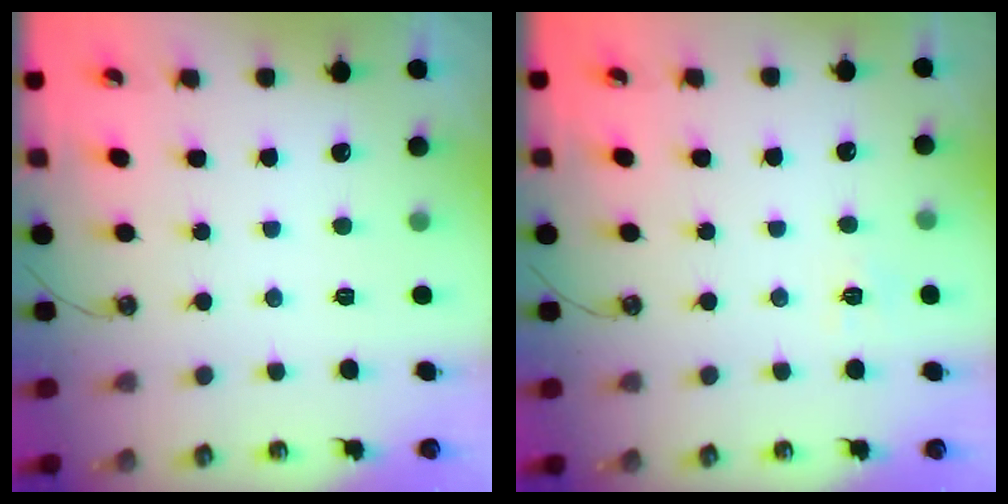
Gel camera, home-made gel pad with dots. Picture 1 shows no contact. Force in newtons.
{"total": 5.8, "press": 5.7, "slide": 0.8}